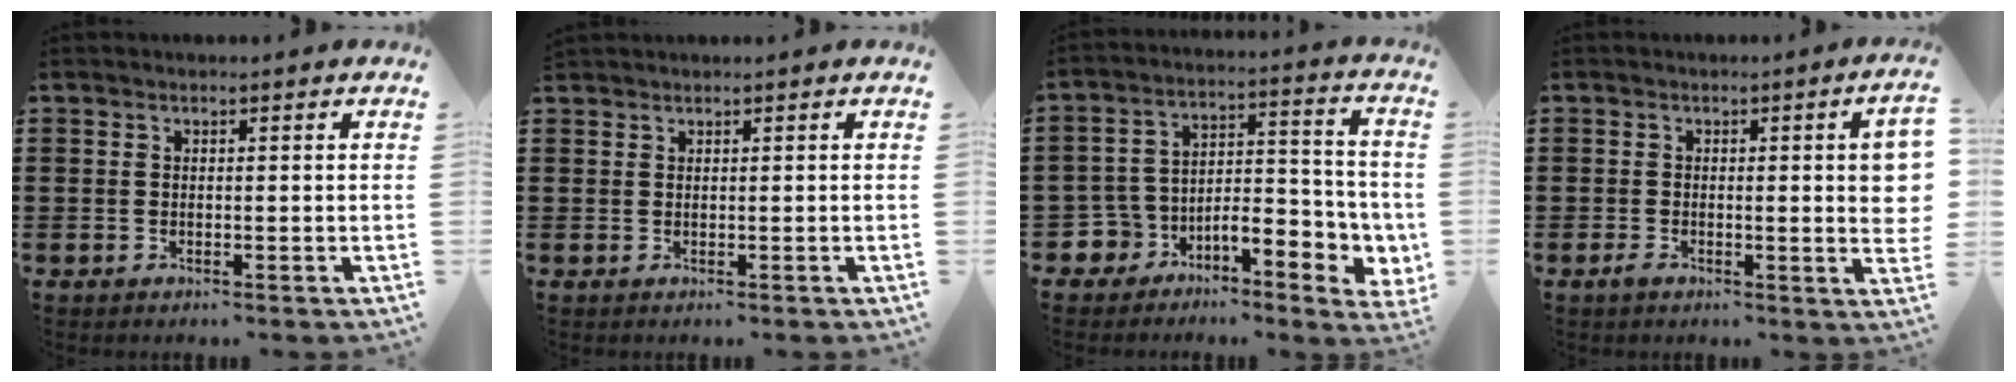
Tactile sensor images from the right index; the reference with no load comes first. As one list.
[{"total": 0.5, "force": [0.5, 0.0, -0.2], "torque": [0.002, 0.002, 0.009]}, {"total": 5.6, "force": [-3.0, 4.0, 2.6], "torque": [-0.055, -0.010, -0.054]}, {"total": 6.0, "force": [-0.1, 1.1, 5.9], "torque": [-0.081, -0.010, -0.001]}]